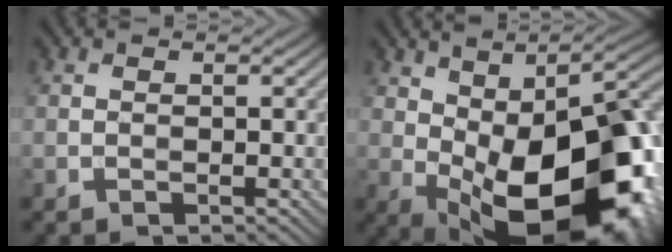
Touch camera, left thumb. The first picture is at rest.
{"total": 20.9, "force": [-4.1, 11.4, 17.0], "torque": [-0.229, -0.028, -0.031]}